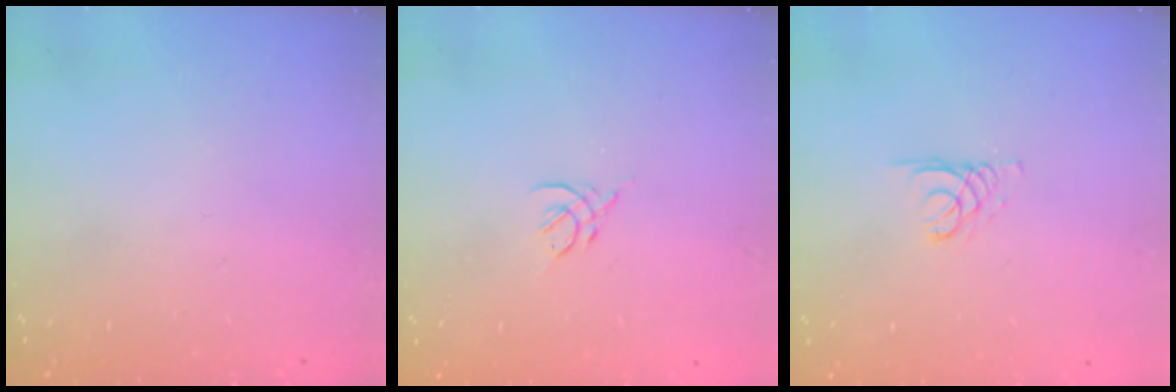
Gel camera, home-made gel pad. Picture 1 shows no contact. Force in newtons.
{"total": 2.6, "press": 2.5, "slide": 0.7}
{"total": 2.1, "press": 2.1, "slide": 0.2}